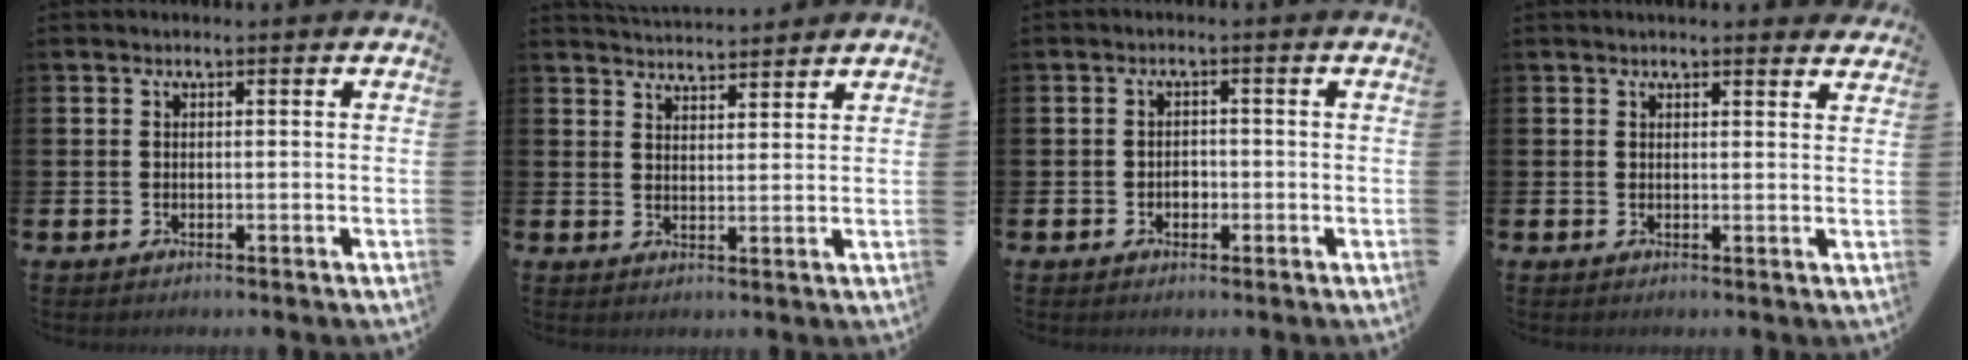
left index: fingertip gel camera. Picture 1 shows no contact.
{"total": 4.0, "force": [3.9, 0.2, -0.1], "torque": [-0.009, -0.023, 0.073]}
{"total": 1.5, "force": [-0.5, 1.2, 0.6], "torque": [-0.014, 0.004, -0.012]}
{"total": 1.8, "force": [1.8, 0.1, 0.0], "torque": [-0.003, -0.006, 0.034]}